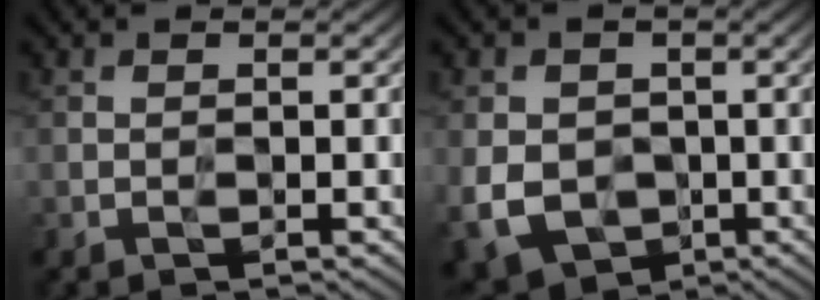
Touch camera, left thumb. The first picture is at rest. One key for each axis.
{"total": 8.0, "fx": -1.1, "fy": 6.7, "fz": 4.3, "tx": -0.114, "ty": -0.016, "tz": -0.027}